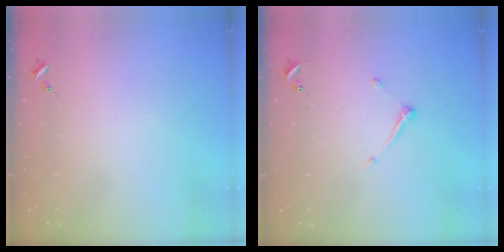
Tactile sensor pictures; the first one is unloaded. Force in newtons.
{"total": 5.9, "press": 5.9, "slide": 0.6}